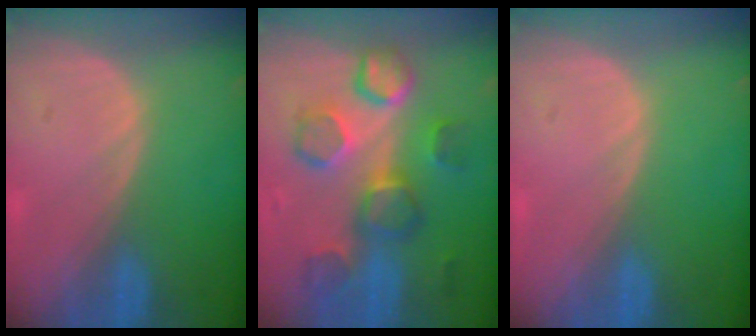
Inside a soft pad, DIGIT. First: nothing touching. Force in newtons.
{"total": 9.0, "press": 9.0, "slide": 0.3}
{"total": 0.0}